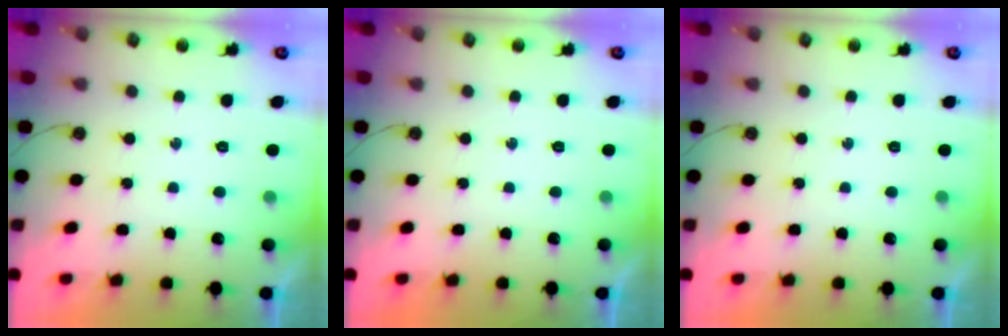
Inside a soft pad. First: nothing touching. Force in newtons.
{"total": 0.0}
{"total": 0.0}